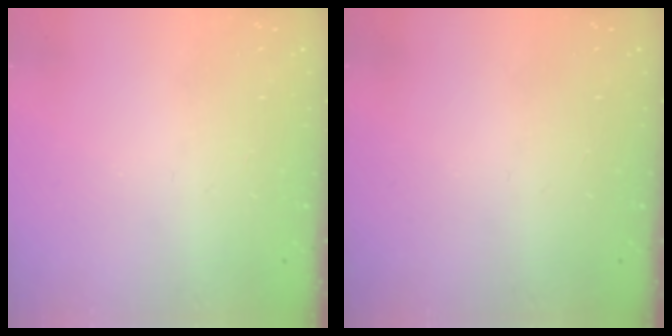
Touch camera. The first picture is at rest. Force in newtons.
{"total": 0.0}